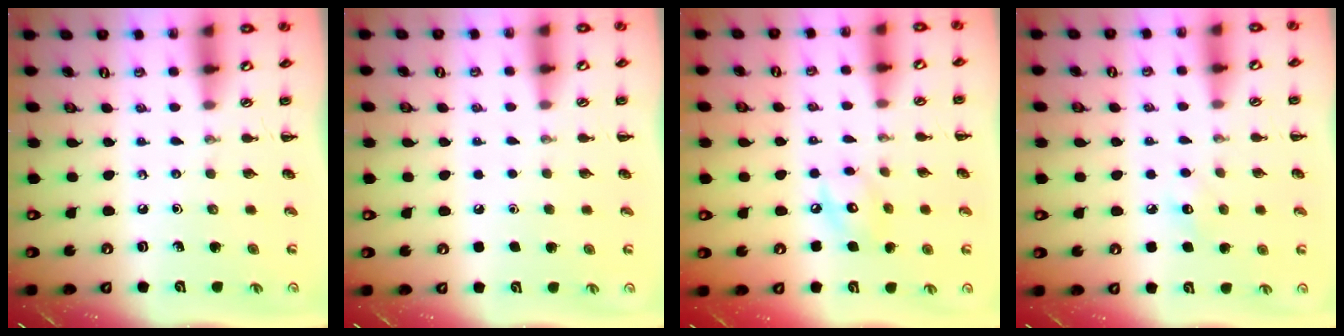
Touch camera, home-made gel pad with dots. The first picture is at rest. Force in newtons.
{"total": 1.7, "press": 1.7, "slide": 0.1}
{"total": 8.1, "press": 8.1, "slide": 0.6}
{"total": 5.8, "press": 5.7, "slide": 1.3}